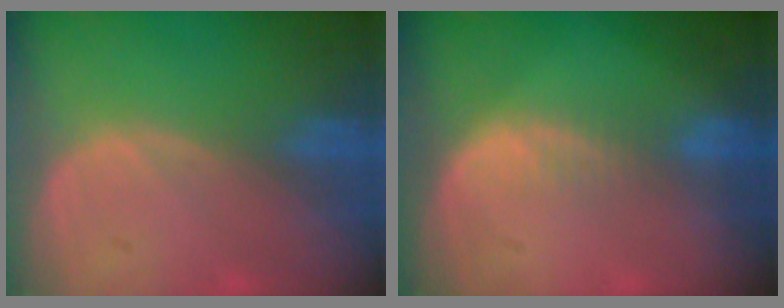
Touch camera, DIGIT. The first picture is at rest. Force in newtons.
{"total": 2.0, "press": 2.0, "slide": 0.1}